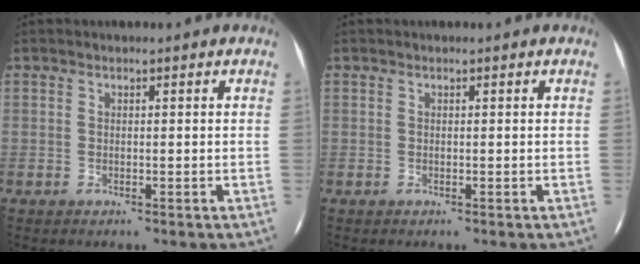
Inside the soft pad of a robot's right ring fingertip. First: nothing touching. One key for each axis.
{"total": 0.0}